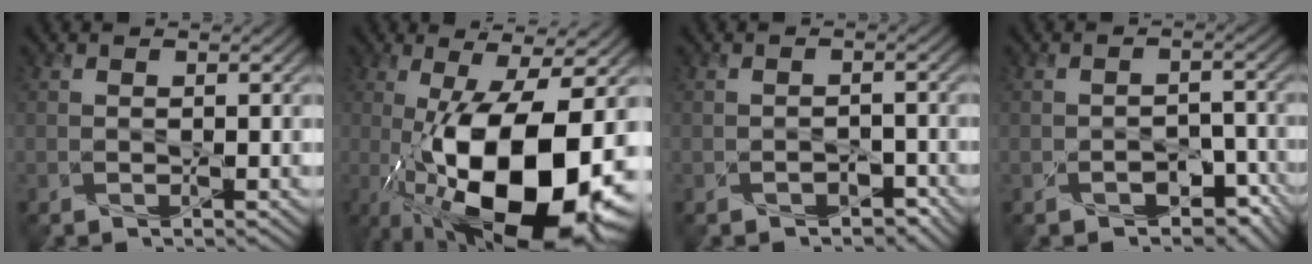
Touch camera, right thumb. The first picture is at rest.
{"total": 19.5, "force": [-5.5, 7.0, 17.4], "torque": [-0.302, -0.021, -0.081]}
{"total": 1.7, "force": [-1.3, 1.0, 0.5], "torque": [-0.010, -0.001, -0.018]}
{"total": 4.5, "force": [-2.8, 2.8, 2.1], "torque": [-0.027, 0.003, -0.037]}